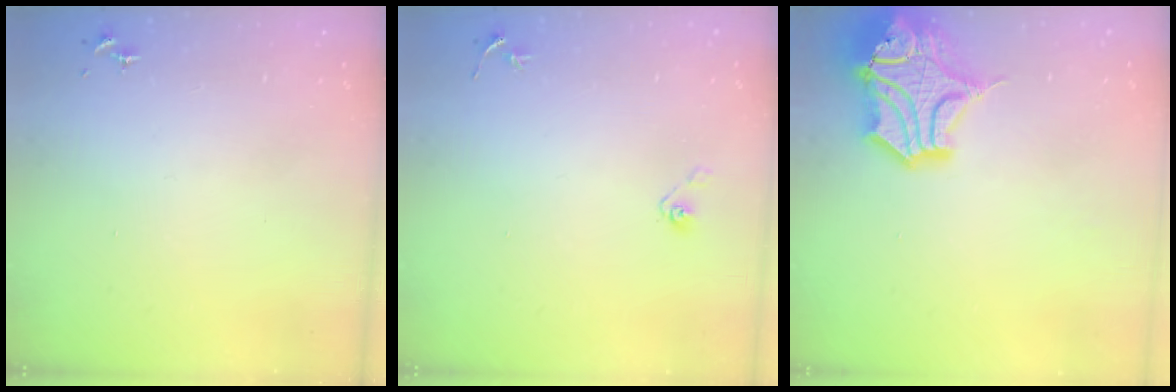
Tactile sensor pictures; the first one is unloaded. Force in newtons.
{"total": 3.9, "press": 3.3, "slide": 2.0}
{"total": 16.9, "press": 16.7, "slide": 2.3}